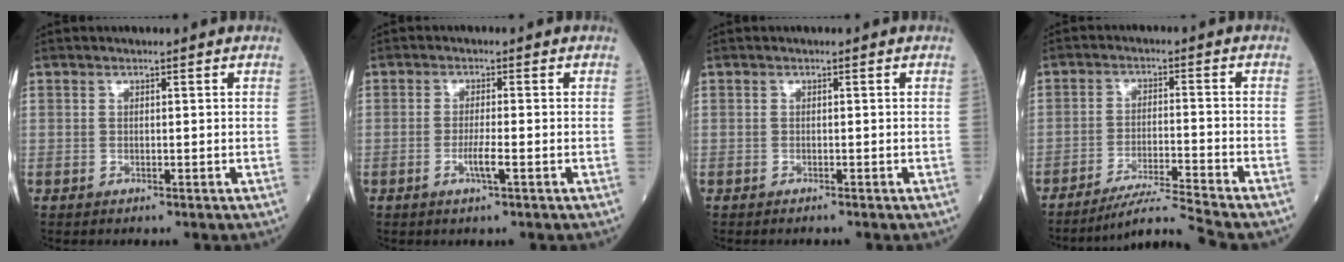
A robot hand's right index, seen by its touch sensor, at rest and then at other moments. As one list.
[{"total": 2.7, "force": [-1.0, -0.1, 2.5], "torque": [-0.050, -0.003, -0.019]}, {"total": 0.6, "force": [-0.6, -0.1, 0.1], "torque": [-0.004, -0.001, -0.011]}, {"total": 8.0, "force": [-7.2, -2.7, 2.3], "torque": [-0.035, -0.019, -0.127]}]